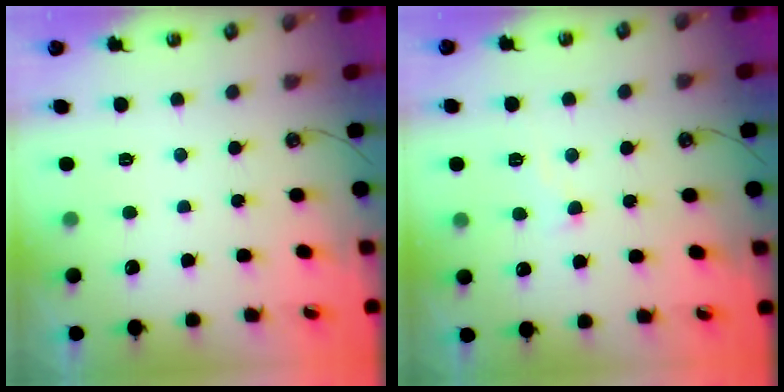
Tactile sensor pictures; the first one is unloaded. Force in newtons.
{"total": 2.6, "press": 2.6, "slide": 0.6}